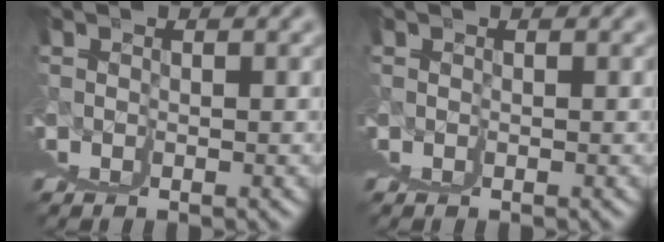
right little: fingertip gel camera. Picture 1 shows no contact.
{"total": 0.0}